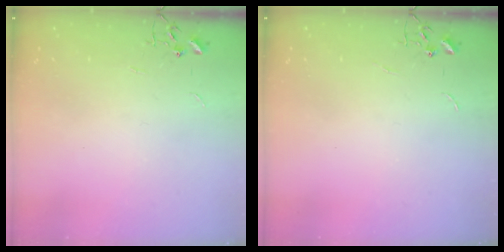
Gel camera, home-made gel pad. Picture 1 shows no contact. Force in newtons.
{"total": 0.0}